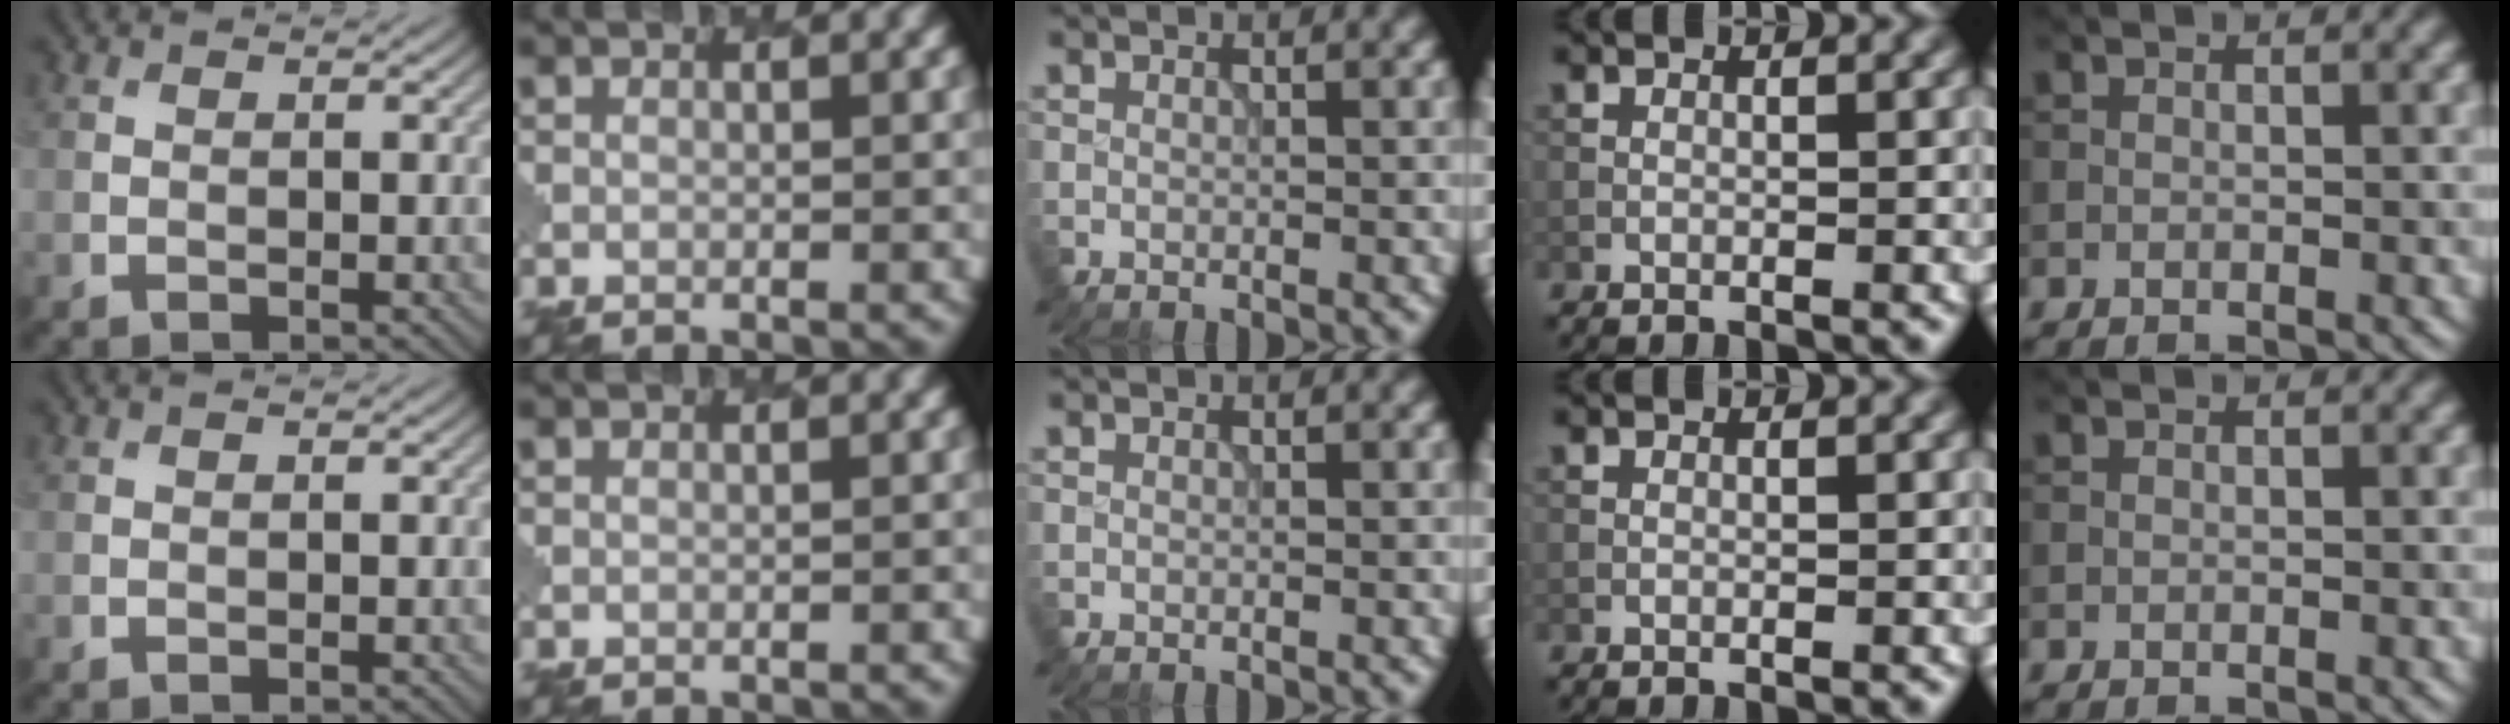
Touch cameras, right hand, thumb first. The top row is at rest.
{"index": {"total": 0.6, "force": [-0.5, 0.1, 0.2], "torque": [0.003, 0.000, -0.006]}}